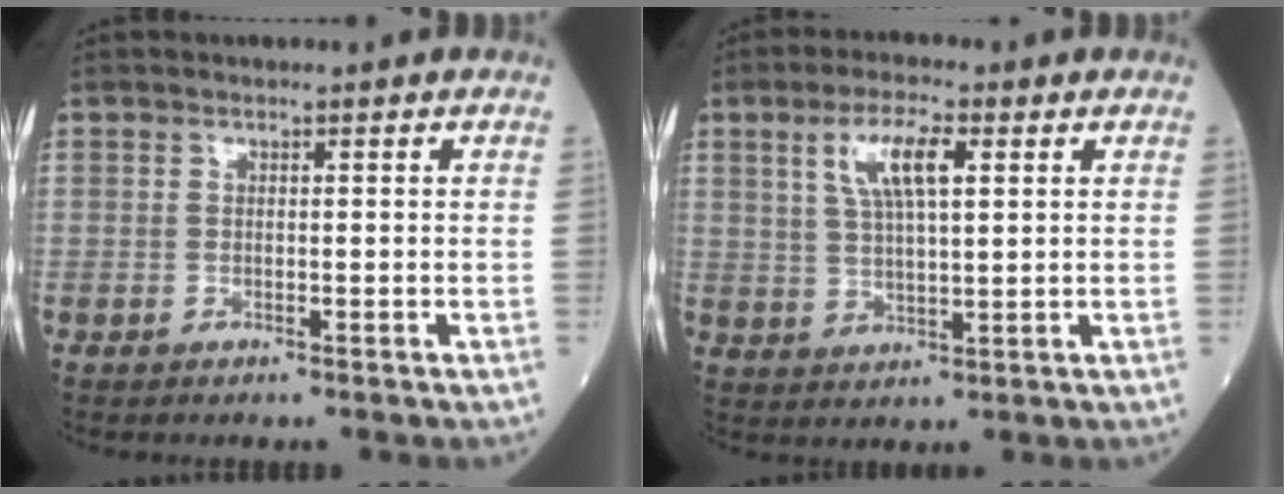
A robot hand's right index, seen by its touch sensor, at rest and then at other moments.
{"total": 7.6, "force": [3.0, 1.9, 6.7], "torque": [-0.132, 0.010, 0.058]}